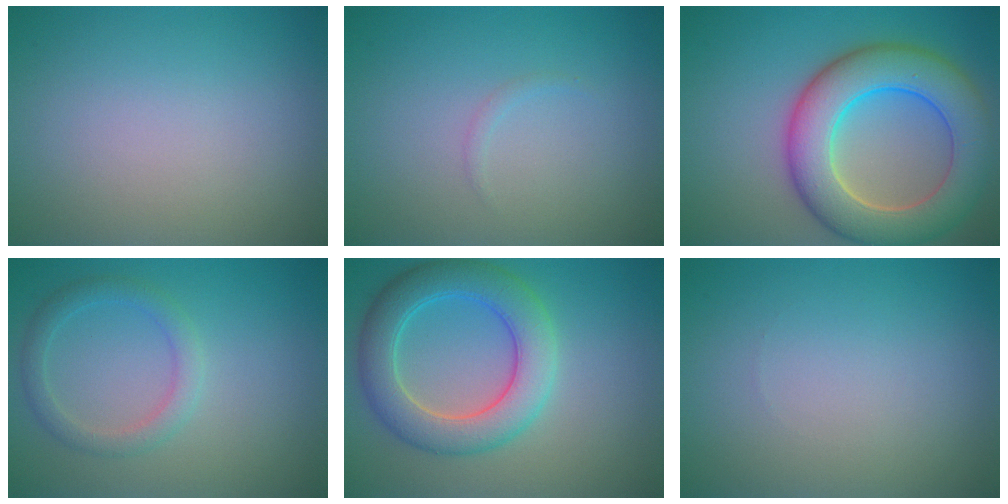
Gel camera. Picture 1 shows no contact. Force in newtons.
{"total": 0.5, "press": 0.5, "slide": 0.1}
{"total": 9.5, "press": 9.5, "slide": 0.8}
{"total": 2.3, "press": 2.3, "slide": 0.0}
{"total": 6.3, "press": 6.3, "slide": 0.4}
{"total": 0.0}